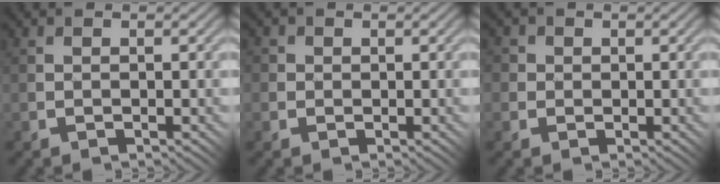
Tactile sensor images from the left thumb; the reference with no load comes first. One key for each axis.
{"total": 3.1, "fx": 0.8, "fy": 2.9, "fz": 0.2, "tx": 0.001, "ty": 0.012, "tz": -0.005}
{"total": 3.6, "fx": 1.1, "fy": 3.4, "fz": 0.5, "tx": -0.007, "ty": 0.013, "tz": -0.002}